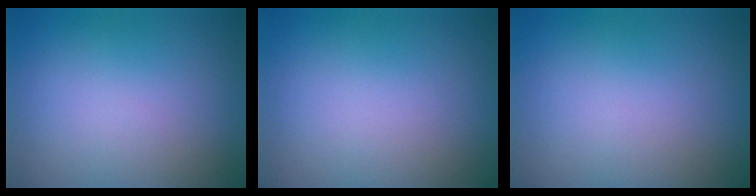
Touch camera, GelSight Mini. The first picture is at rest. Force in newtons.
{"total": 0.0}
{"total": 0.0}